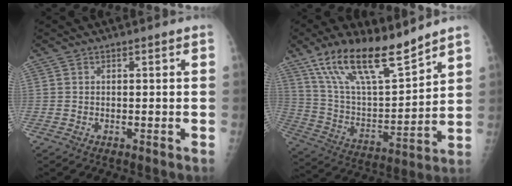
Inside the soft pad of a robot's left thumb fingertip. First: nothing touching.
{"total": 19.0, "force": [13.9, 5.4, 11.8], "torque": [-0.185, -0.065, 0.260]}